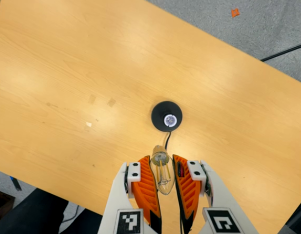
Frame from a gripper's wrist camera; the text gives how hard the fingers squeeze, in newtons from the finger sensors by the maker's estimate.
{"total": 21.0, "left": 25.5, "right": 16.5}